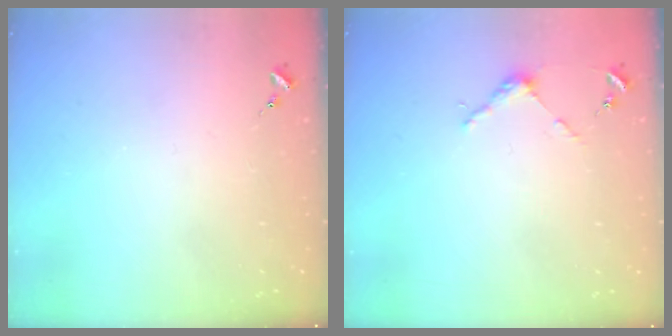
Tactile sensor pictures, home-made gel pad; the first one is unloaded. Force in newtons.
{"total": 3.9, "press": 3.9, "slide": 0.2}